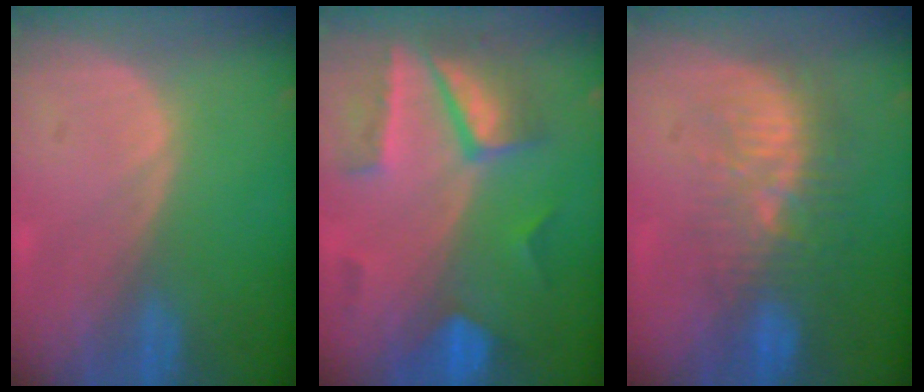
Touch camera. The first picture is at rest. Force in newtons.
{"total": 8.5, "press": 7.8, "slide": 3.4}
{"total": 9.4, "press": 8.8, "slide": 3.4}